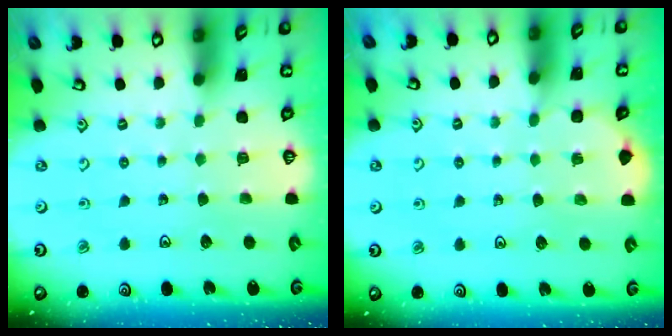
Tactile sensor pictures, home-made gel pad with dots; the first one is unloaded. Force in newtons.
{"total": 2.7, "press": 2.7, "slide": 0.3}